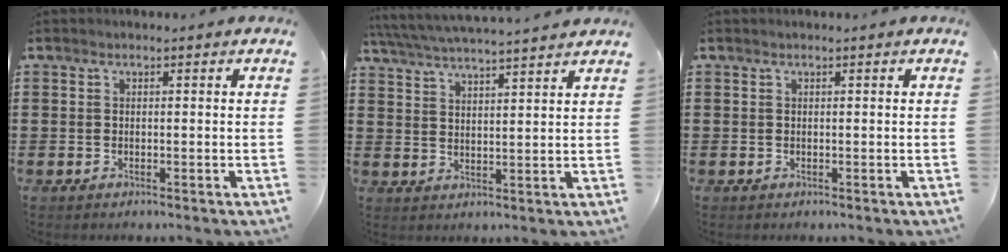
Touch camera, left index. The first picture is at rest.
{"total": 4.8, "force": [4.7, -0.4, 1.1], "torque": [-0.041, -0.026, 0.080]}
{"total": 0.0}